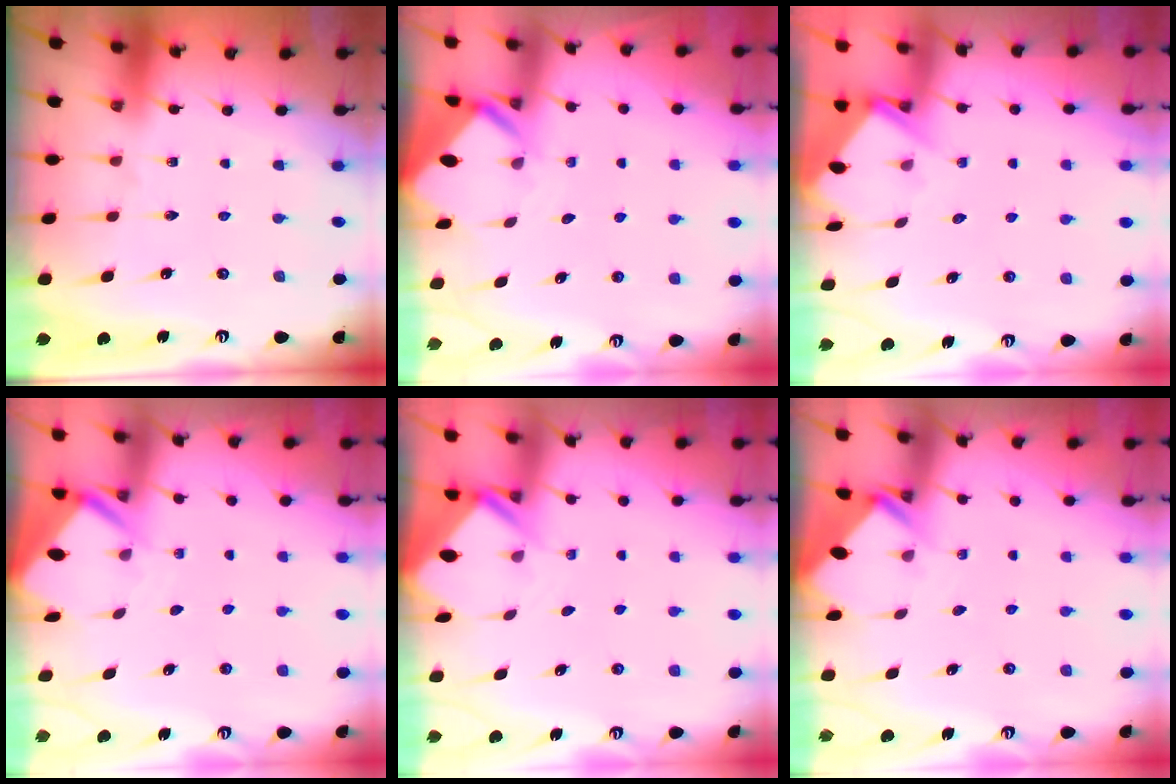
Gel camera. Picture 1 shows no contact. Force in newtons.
{"total": 3.4, "press": 3.4, "slide": 0.1}
{"total": 3.9, "press": 3.9, "slide": 0.4}
{"total": 3.2, "press": 3.2, "slide": 0.3}
{"total": 2.4, "press": 2.4, "slide": 0.1}
{"total": 2.9, "press": 2.9, "slide": 0.2}